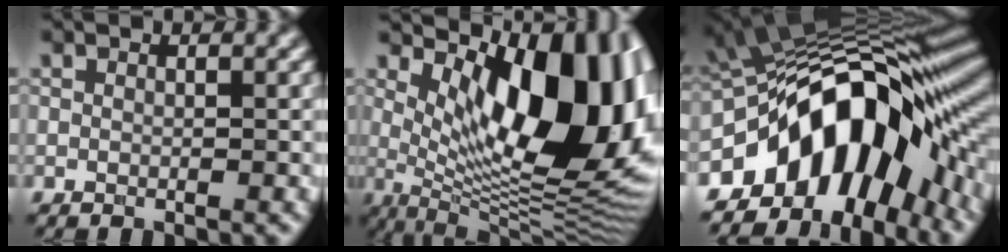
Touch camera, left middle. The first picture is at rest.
{"total": 14.7, "force": [4.0, 6.5, 12.6], "torque": [-0.165, -0.009, 0.074]}
{"total": 14.2, "force": [-4.6, 7.6, 11.2], "torque": [-0.151, 0.019, -0.088]}